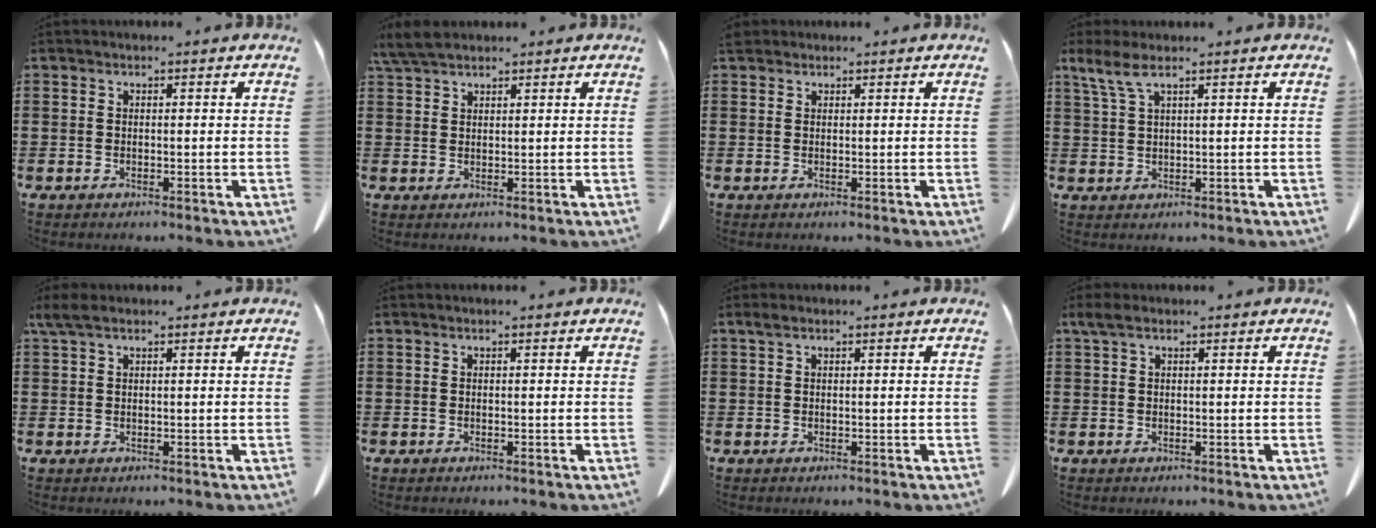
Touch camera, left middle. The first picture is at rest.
{"total": 3.9, "force": [3.3, 1.0, 1.9], "torque": [-0.047, 0.001, 0.064]}
{"total": 1.3, "force": [1.1, 0.6, 0.3], "torque": [-0.011, 0.005, 0.022]}
{"total": 3.7, "force": [2.2, 0.7, 2.9], "torque": [-0.070, 0.000, 0.037]}
{"total": 2.0, "force": [1.2, 0.6, 1.5], "torque": [-0.033, 0.004, 0.021]}
{"total": 0.0}
{"total": 0.8, "force": [0.4, 0.4, 0.7], "torque": [-0.014, 0.004, 0.006]}
{"total": 1.6, "force": [0.6, 0.7, 1.3], "torque": [-0.029, 0.005, 0.010]}